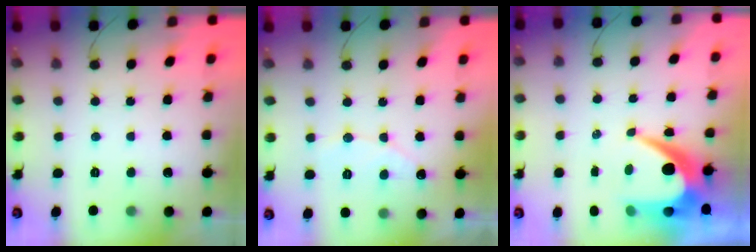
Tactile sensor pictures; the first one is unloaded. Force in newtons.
{"total": 6.4, "press": 6.3, "slide": 0.4}
{"total": 11.2, "press": 11.2, "slide": 0.6}